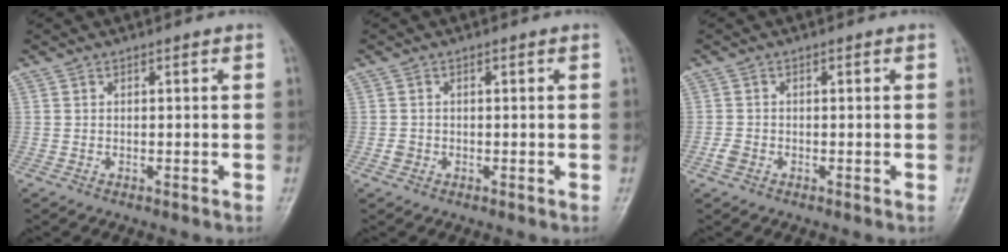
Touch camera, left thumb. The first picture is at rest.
{"total": 1.3, "force": [-0.4, 1.2, 0.4], "torque": [-0.004, 0.003, -0.009]}
{"total": 1.8, "force": [-0.8, 1.3, 0.9], "torque": [-0.018, 0.001, -0.019]}